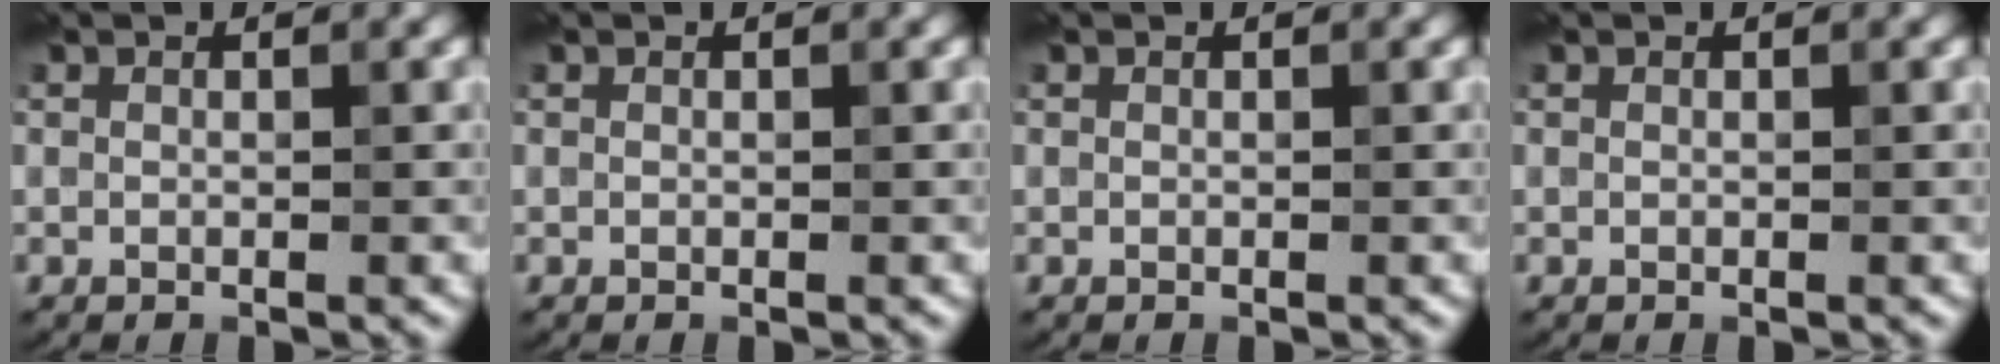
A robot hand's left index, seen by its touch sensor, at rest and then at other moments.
{"total": 0.0}
{"total": 0.0}
{"total": 0.0}